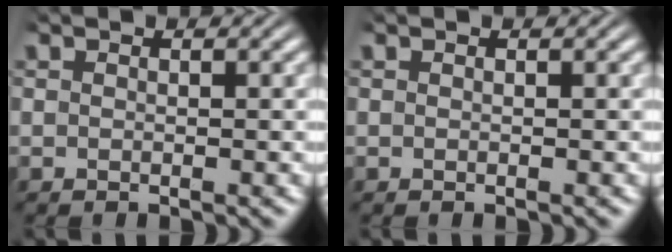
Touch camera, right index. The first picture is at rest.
{"total": 0.0}